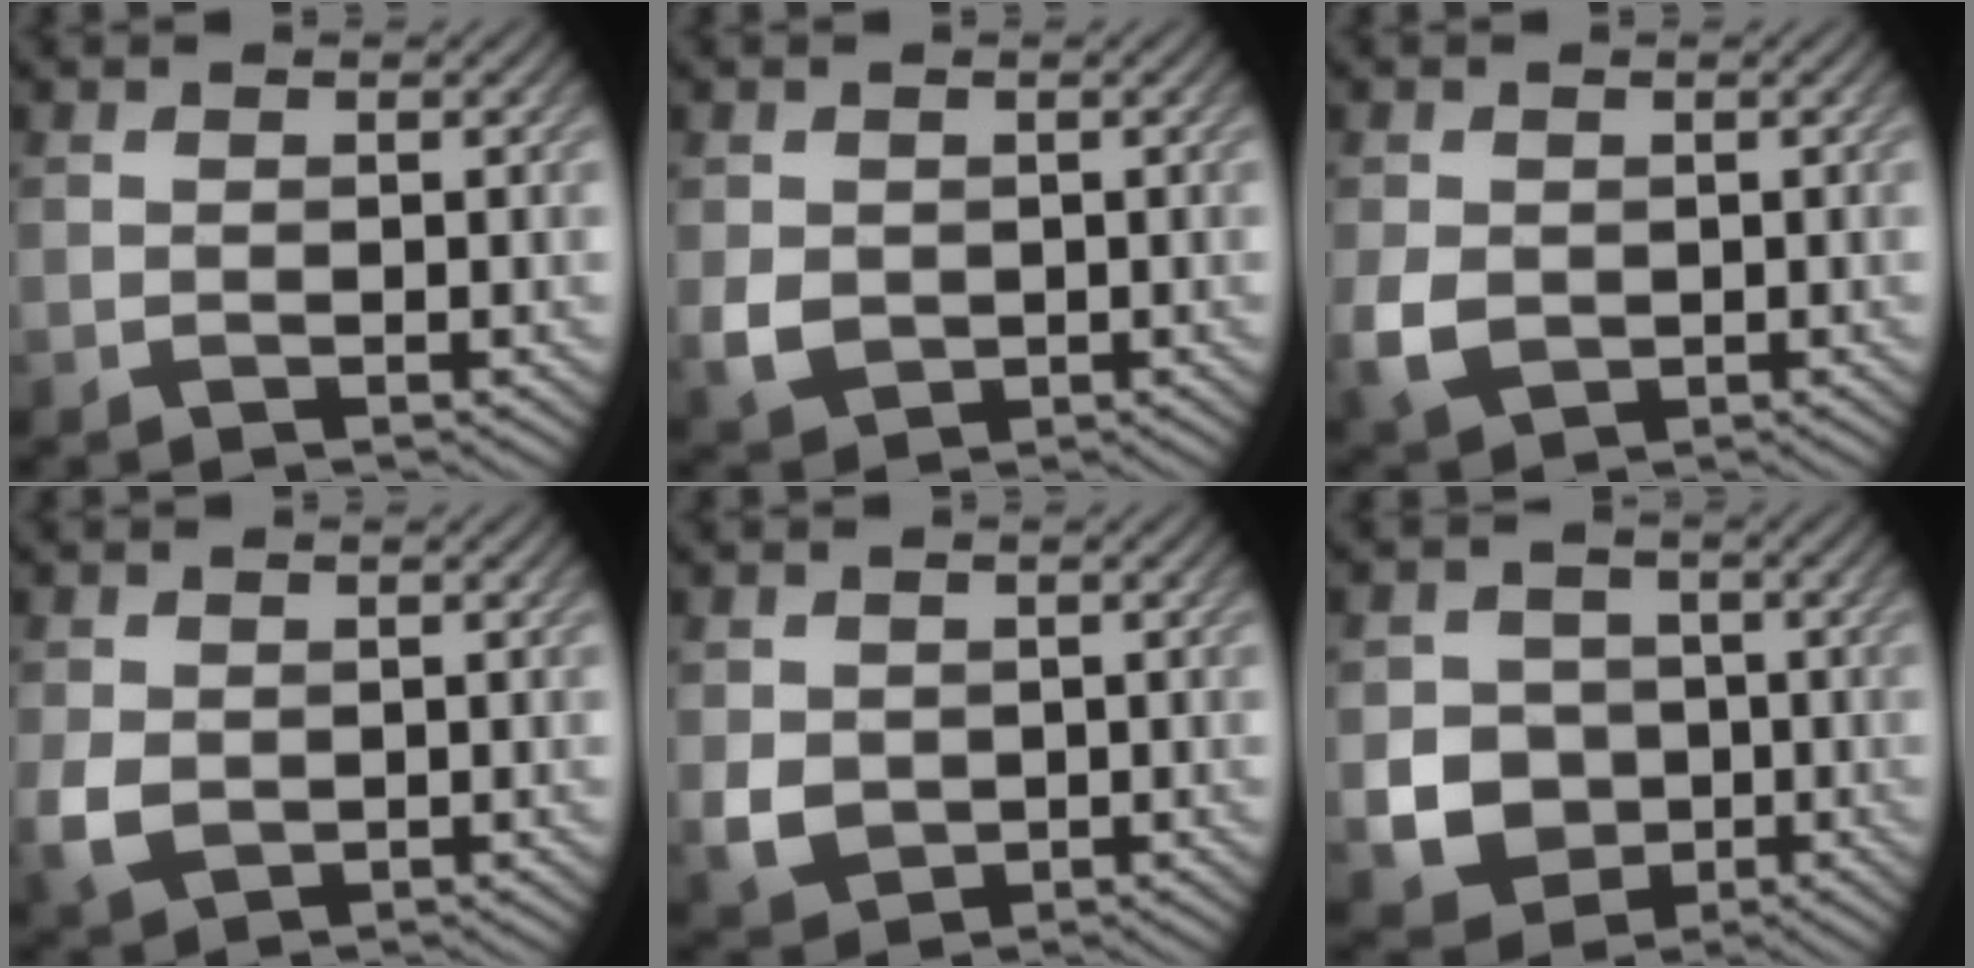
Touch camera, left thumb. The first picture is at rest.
{"total": 3.1, "force": [0.0, 2.7, 1.5], "torque": [-0.040, -0.009, 0.004]}
{"total": 4.0, "force": [-0.4, 3.2, 2.4], "torque": [-0.065, -0.010, -0.006]}
{"total": 3.6, "force": [0.0, 2.9, 2.2], "torque": [-0.059, -0.006, 0.001]}
{"total": 3.5, "force": [0.2, 3.1, 1.6], "torque": [-0.047, -0.010, 0.008]}
{"total": 6.9, "force": [-1.3, 6.2, 2.7], "torque": [-0.060, -0.016, -0.044]}